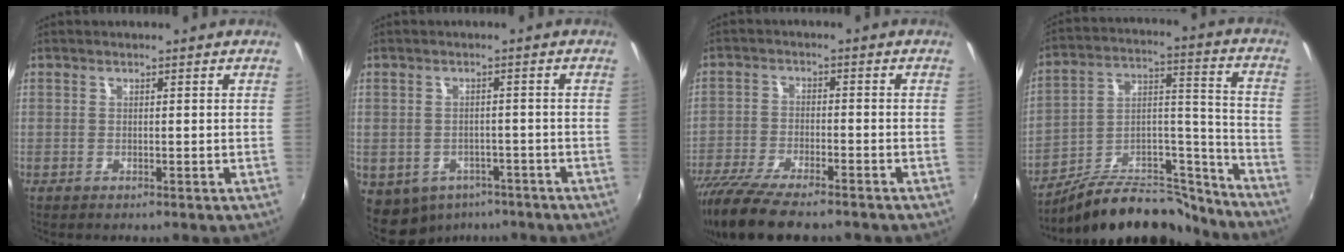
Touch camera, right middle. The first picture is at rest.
{"total": 9.0, "force": [-5.7, 6.3, 2.9], "torque": [-0.080, -0.017, -0.070]}
{"total": 14.1, "force": [-11.3, 3.4, 7.6], "torque": [-0.170, -0.043, -0.200]}
{"total": 20.2, "force": [-17.1, 6.7, 8.4], "torque": [-0.124, 0.046, -0.257]}